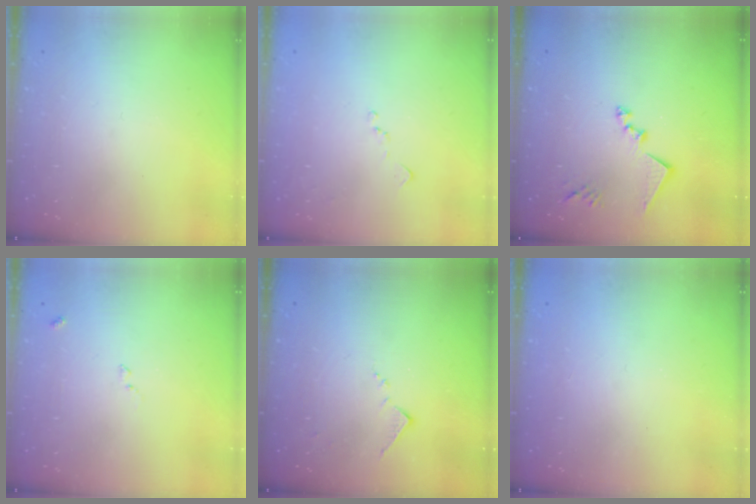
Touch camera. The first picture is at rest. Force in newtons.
{"total": 7.9, "press": 7.9, "slide": 0.8}
{"total": 13.5, "press": 13.5, "slide": 0.7}
{"total": 9.5, "press": 9.5, "slide": 0.8}
{"total": 7.1, "press": 7.1, "slide": 0.7}
{"total": 0.9, "press": 0.9, "slide": 0.4}